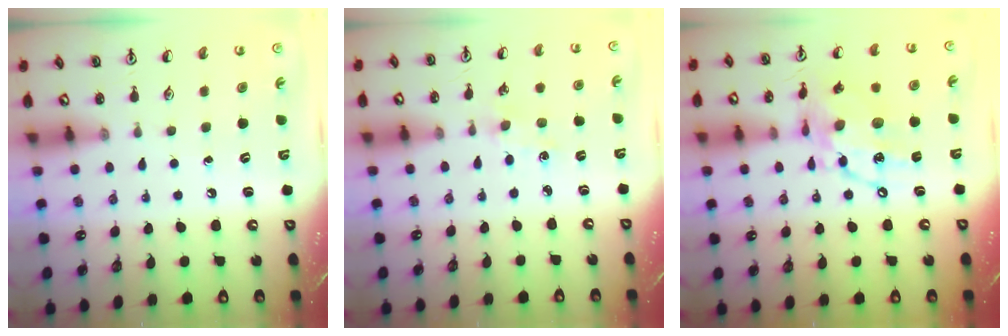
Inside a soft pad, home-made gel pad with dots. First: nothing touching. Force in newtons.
{"total": 1.6, "press": 1.6, "slide": 0.3}
{"total": 14.0, "press": 13.9, "slide": 1.2}